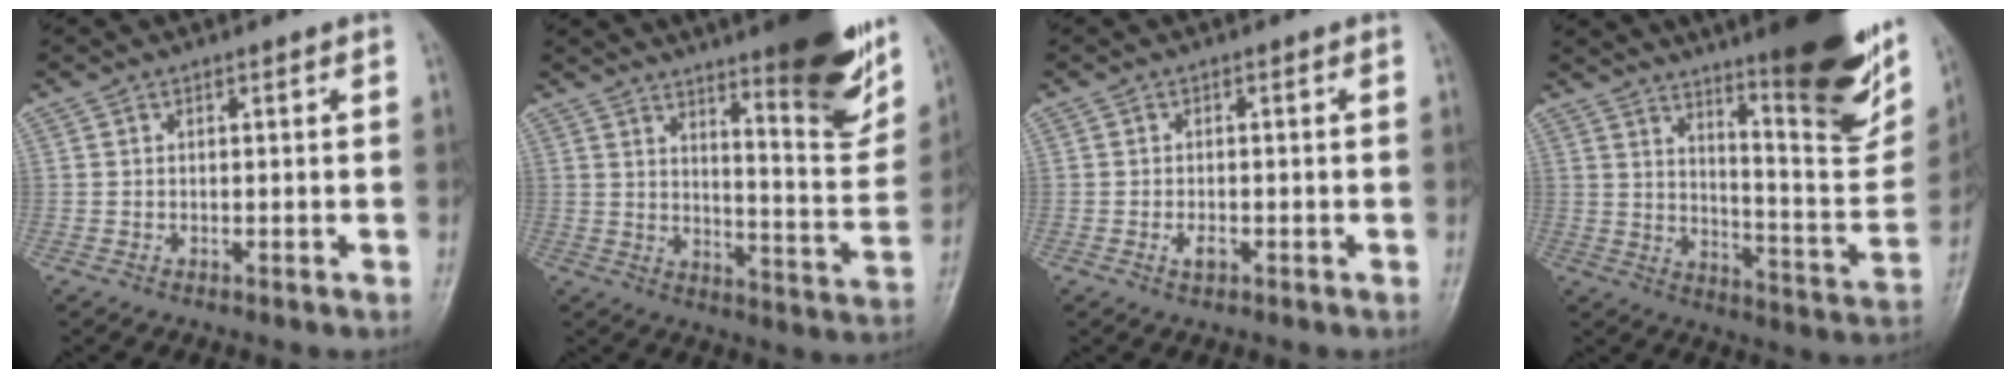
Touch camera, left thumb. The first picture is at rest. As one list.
[{"total": 19.7, "force": [12.5, 4.3, 14.6], "torque": [-0.161, -0.077, 0.176]}, {"total": 1.9, "force": [-0.9, 1.0, 1.3], "torque": [-0.021, 0.001, -0.015]}, {"total": 26.2, "force": [16.0, 5.9, 19.9], "torque": [-0.250, -0.082, 0.231]}]